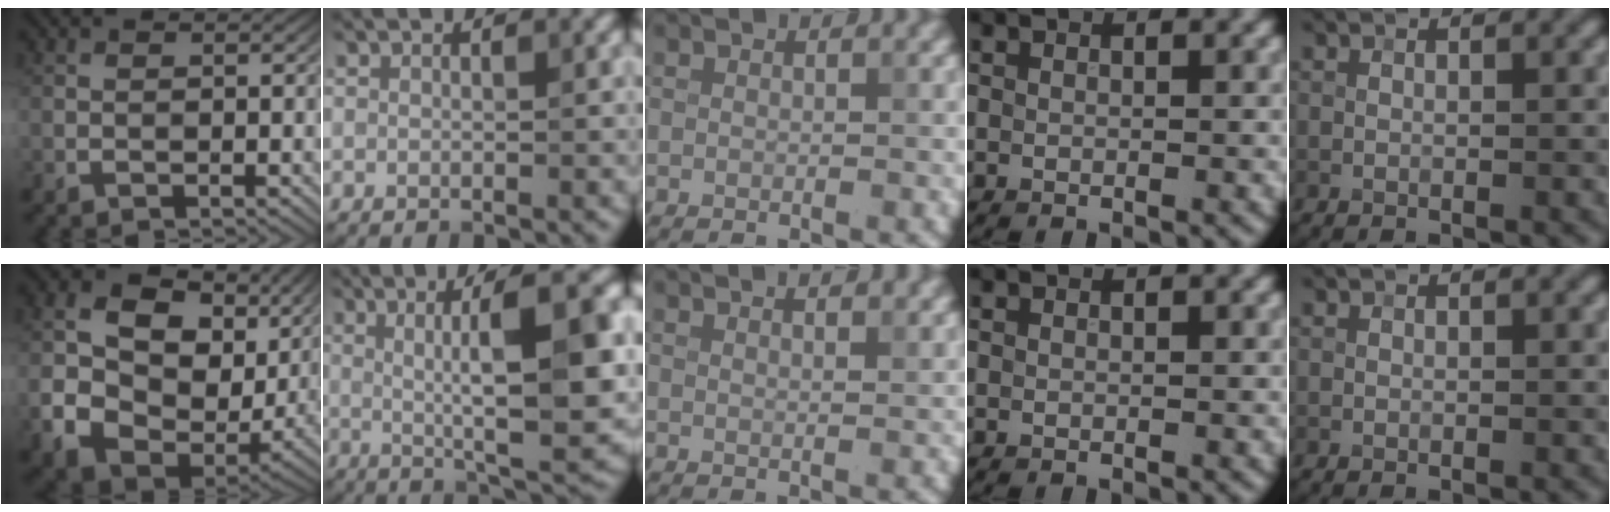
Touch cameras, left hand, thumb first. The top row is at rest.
{"thumb": {"total": 16.5, "force": [1.9, 12.1, 11.0], "torque": [-0.221, -0.023, 0.062]}, "index": {"total": 11.2, "force": [1.3, 2.5, 10.9], "torque": [-0.143, 0.010, 0.025]}, "middle": {"total": 4.2, "force": [3.1, 1.7, 2.3], "torque": [0.001, 0.029, 0.006]}}